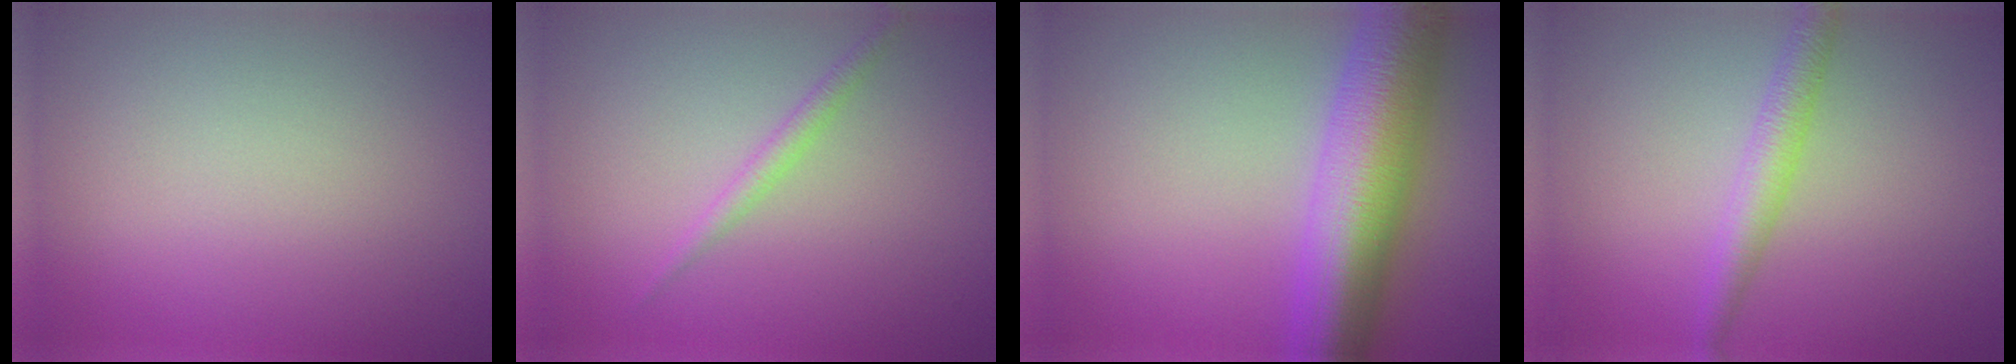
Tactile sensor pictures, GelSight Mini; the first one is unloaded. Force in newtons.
{"total": 1.4, "press": 1.4, "slide": 0.0}
{"total": 10.7, "press": 10.7, "slide": 0.1}
{"total": 2.6, "press": 2.6, "slide": 0.0}